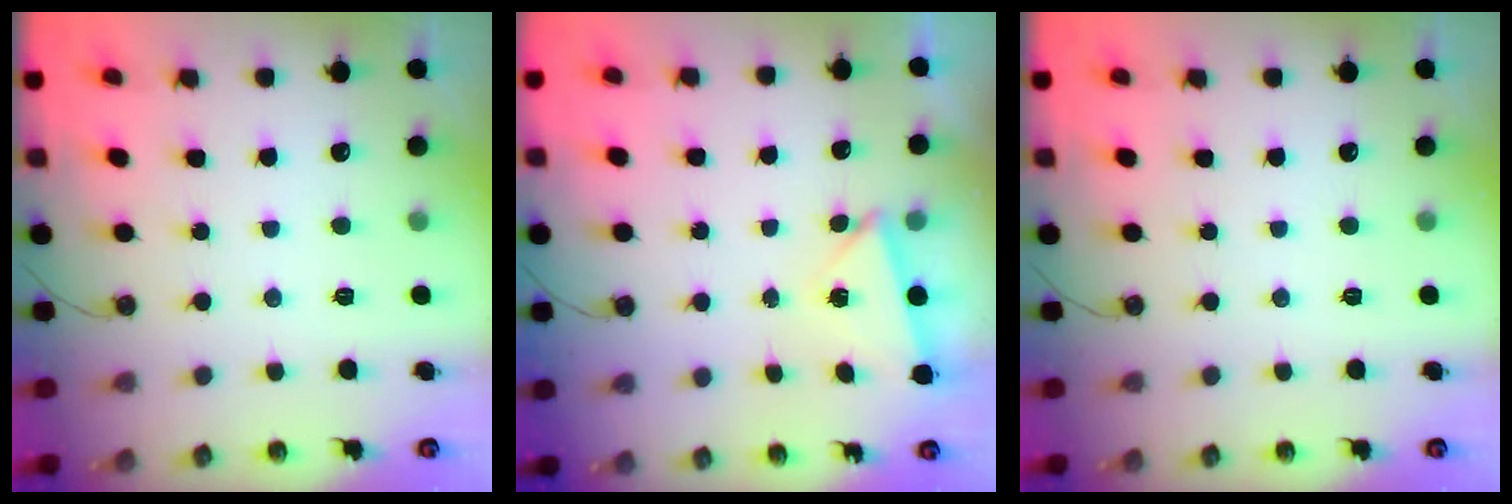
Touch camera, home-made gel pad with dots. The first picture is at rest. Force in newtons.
{"total": 2.5, "press": 1.9, "slide": 1.6}
{"total": 0.0}